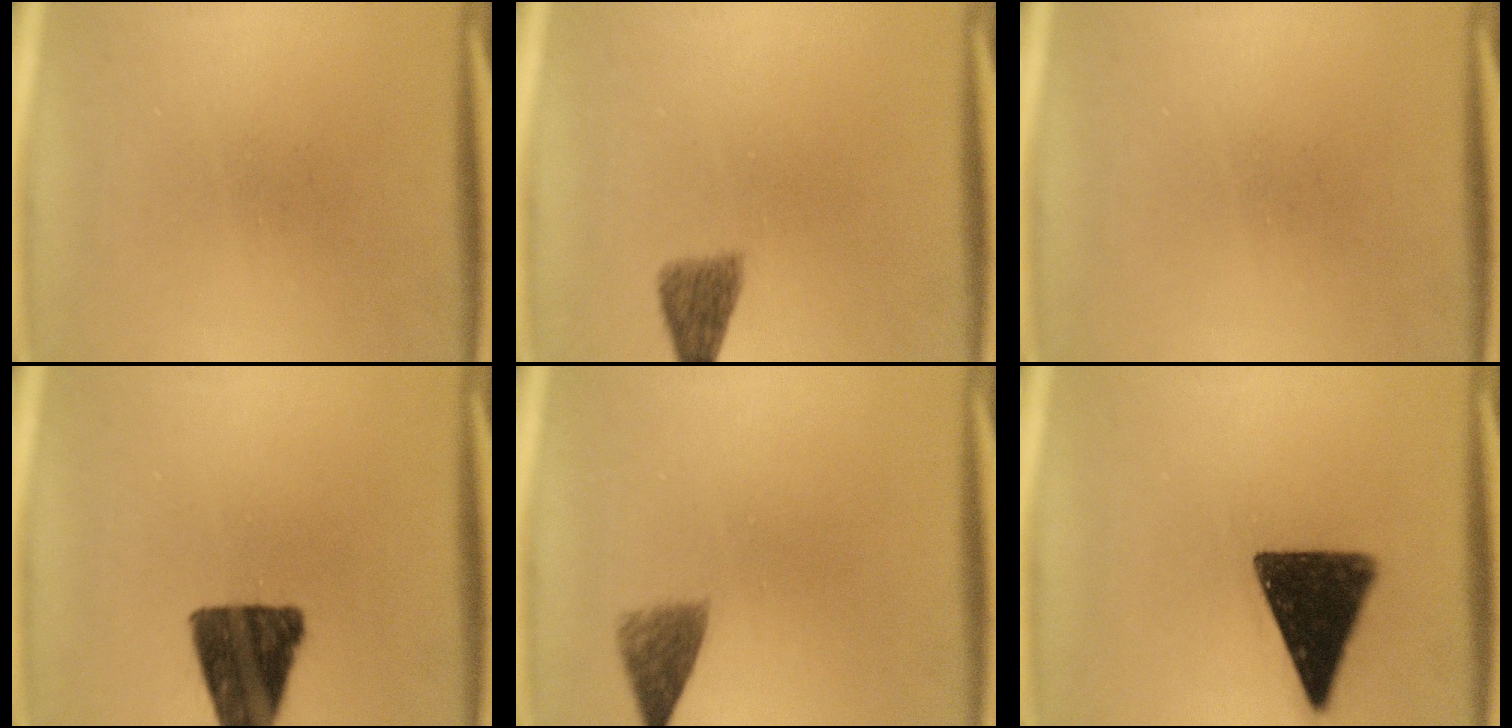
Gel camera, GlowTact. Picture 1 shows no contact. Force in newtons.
{"total": 3.7}
{"total": 0.0}
{"total": 13.9}
{"total": 3.4}
{"total": 14.7}